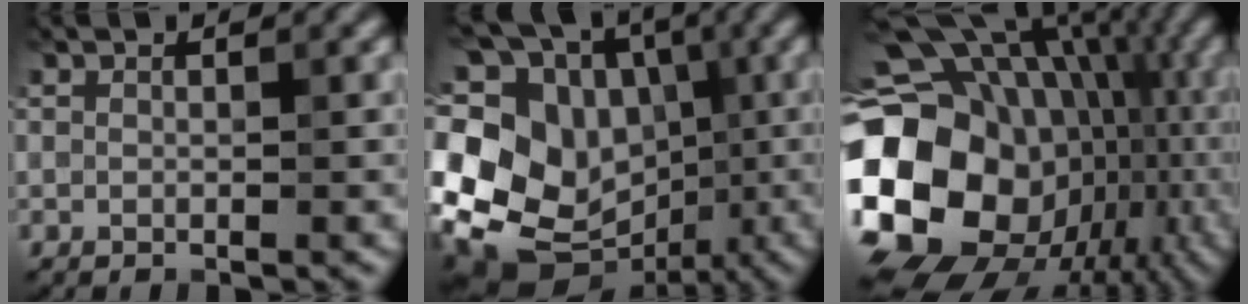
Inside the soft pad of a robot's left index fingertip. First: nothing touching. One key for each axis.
{"total": 16.3, "fx": -2.9, "fy": 14.0, "fz": 7.9, "tx": -0.162, "ty": 0.037, "tz": -0.056}
{"total": 21.5, "fx": -1.6, "fy": 17.3, "fz": 12.7, "tx": -0.241, "ty": 0.008, "tz": -0.034}